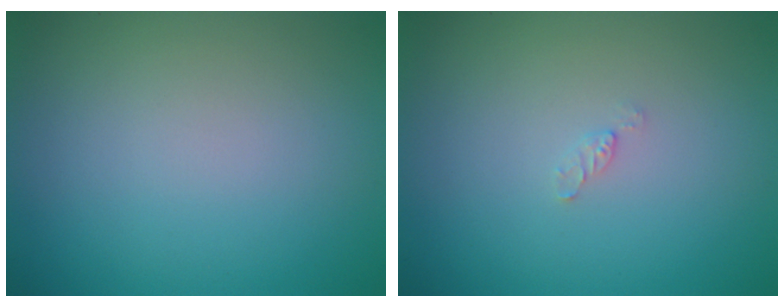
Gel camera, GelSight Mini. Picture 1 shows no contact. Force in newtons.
{"total": 0.6, "press": 0.6, "slide": 0.1}